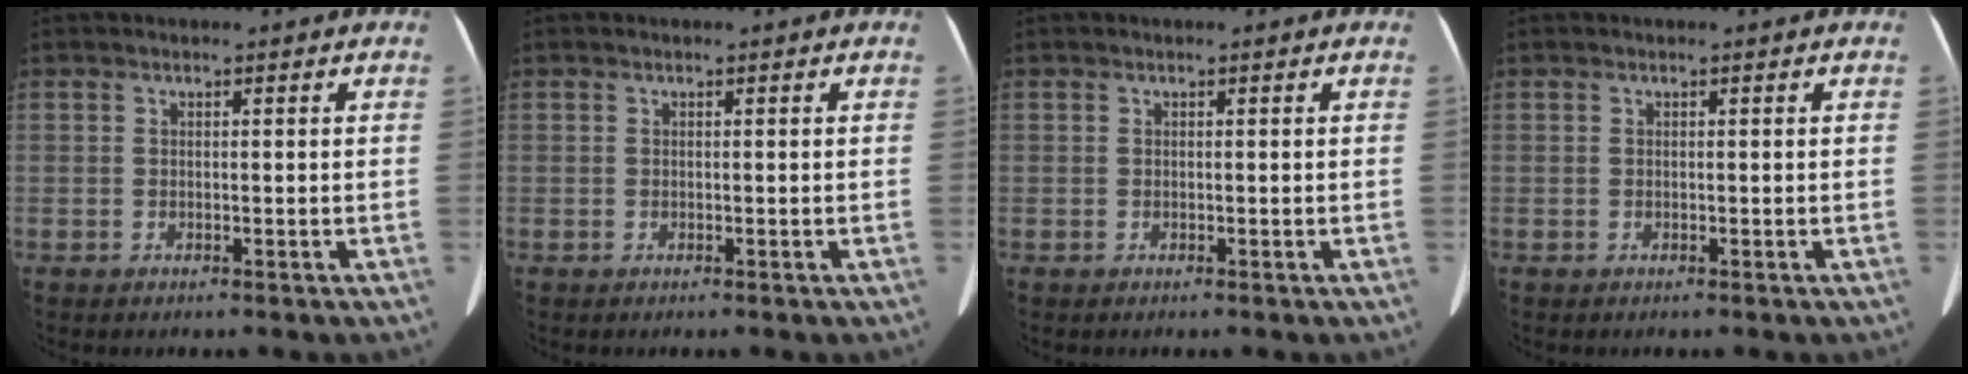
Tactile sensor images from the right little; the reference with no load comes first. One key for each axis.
{"total": 0.0}
{"total": 0.0}
{"total": 0.0}